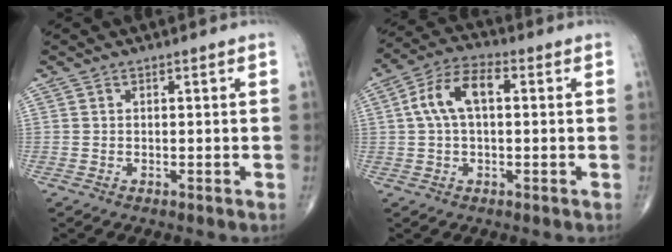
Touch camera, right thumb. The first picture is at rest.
{"total": 9.0, "force": [1.3, 4.7, 7.6], "torque": [-0.151, 0.031, 0.018]}